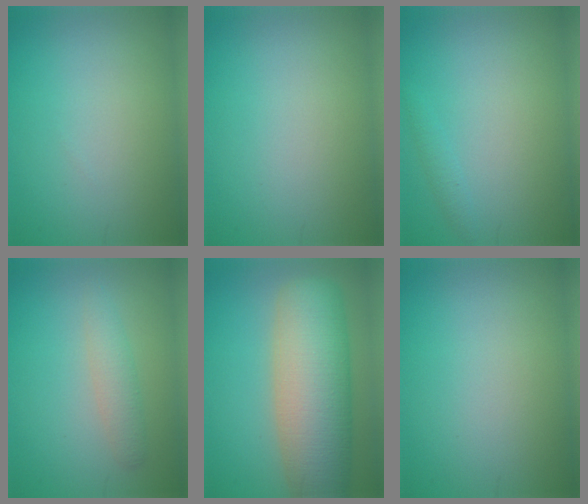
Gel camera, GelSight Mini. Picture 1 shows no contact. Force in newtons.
{"total": 0.0}
{"total": 0.8, "press": 0.8, "slide": 0.2}
{"total": 2.0, "press": 2.0, "slide": 0.1}
{"total": 11.2, "press": 11.2, "slide": 0.6}
{"total": 0.0}